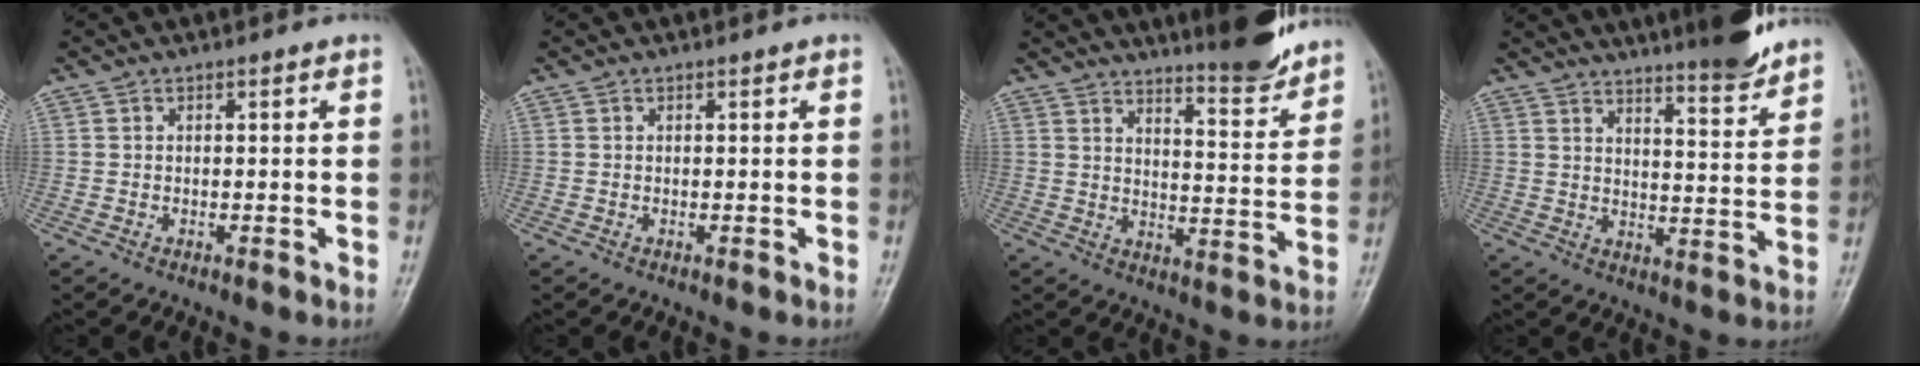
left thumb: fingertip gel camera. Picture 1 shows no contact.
{"total": 0.0}
{"total": 11.3, "force": [10.3, 1.3, 4.5], "torque": [-0.047, -0.083, 0.144]}
{"total": 11.9, "force": [10.3, 1.6, 5.7], "torque": [-0.065, -0.070, 0.141]}